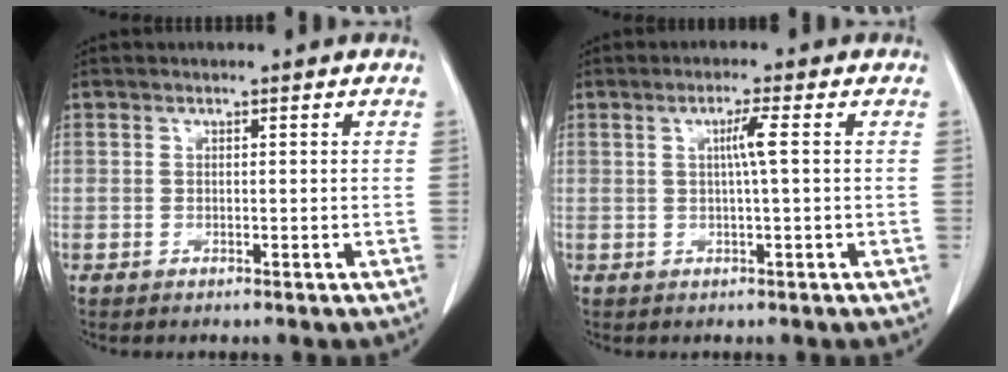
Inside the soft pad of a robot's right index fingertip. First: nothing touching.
{"total": 2.8, "force": [0.4, -0.6, 2.7], "torque": [-0.051, 0.001, 0.006]}